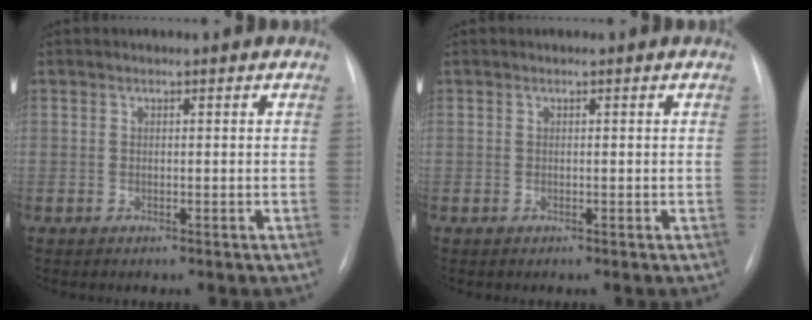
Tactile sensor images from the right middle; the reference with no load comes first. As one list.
[{"total": 0.0}]